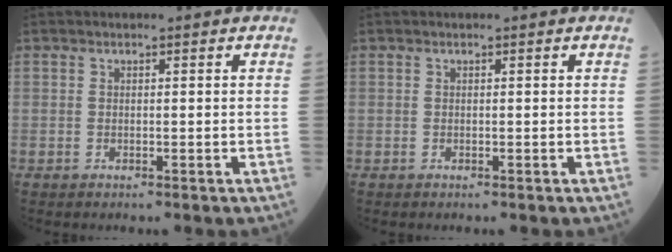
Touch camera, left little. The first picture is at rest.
{"total": 0.0}